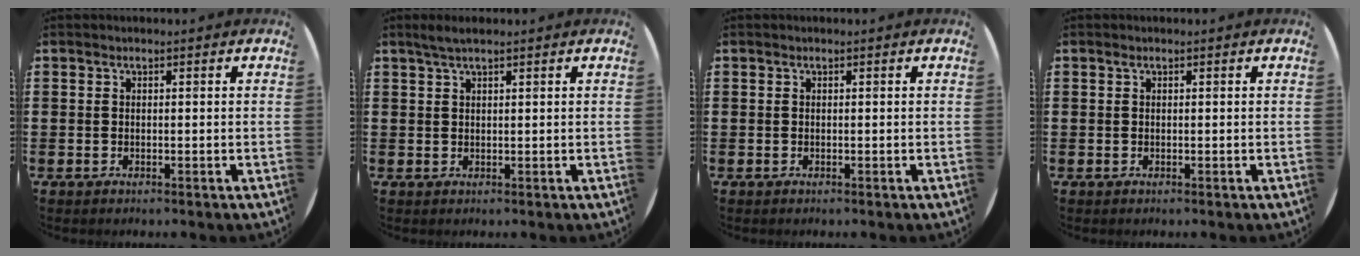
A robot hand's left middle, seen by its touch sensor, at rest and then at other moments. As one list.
[{"total": 1.7, "force": [1.3, 0.1, 1.1], "torque": [-0.022, 0.003, 0.023]}, {"total": 0.0}, {"total": 0.0}]